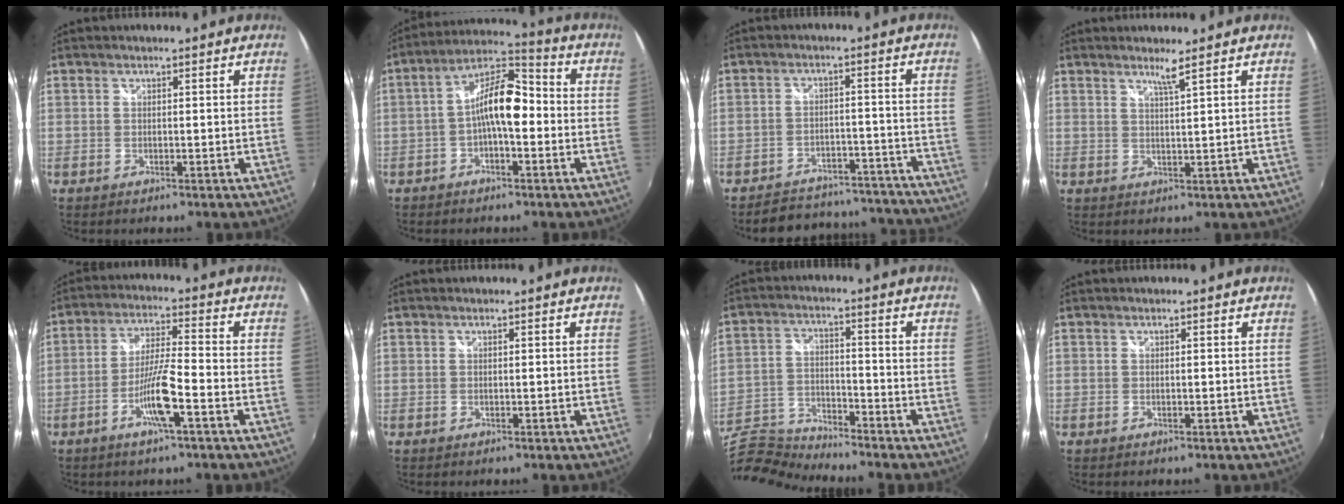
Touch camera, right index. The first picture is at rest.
{"total": 10.1, "force": [-1.5, 3.7, 9.3], "torque": [-0.174, 0.027, -0.034]}
{"total": 20.4, "force": [-18.7, 6.2, 5.4], "torque": [-0.110, 0.038, -0.220]}
{"total": 2.3, "force": [1.7, -0.7, 1.4], "torque": [-0.029, -0.007, 0.029]}
{"total": 8.3, "force": [-3.8, 0.2, 7.3], "torque": [-0.145, -0.003, -0.074]}
{"total": 0.0}
{"total": 13.1, "force": [-12.3, 2.3, 3.7], "torque": [-0.097, -0.007, -0.236]}
{"total": 0.0}